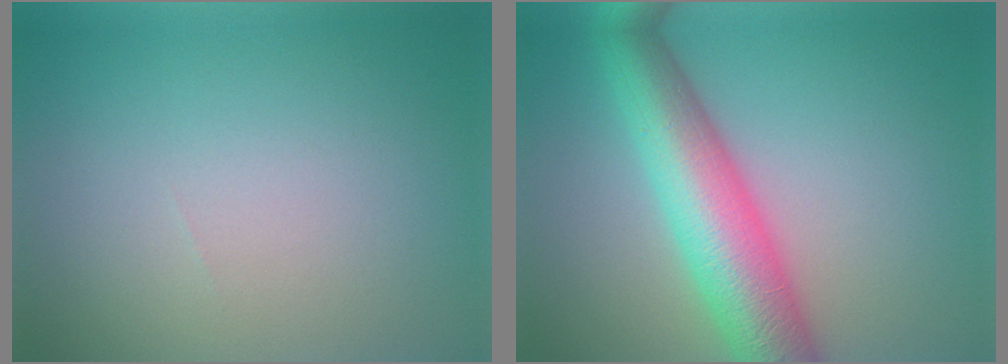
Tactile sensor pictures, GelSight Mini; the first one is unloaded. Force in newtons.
{"total": 9.1, "press": 9.1, "slide": 0.3}